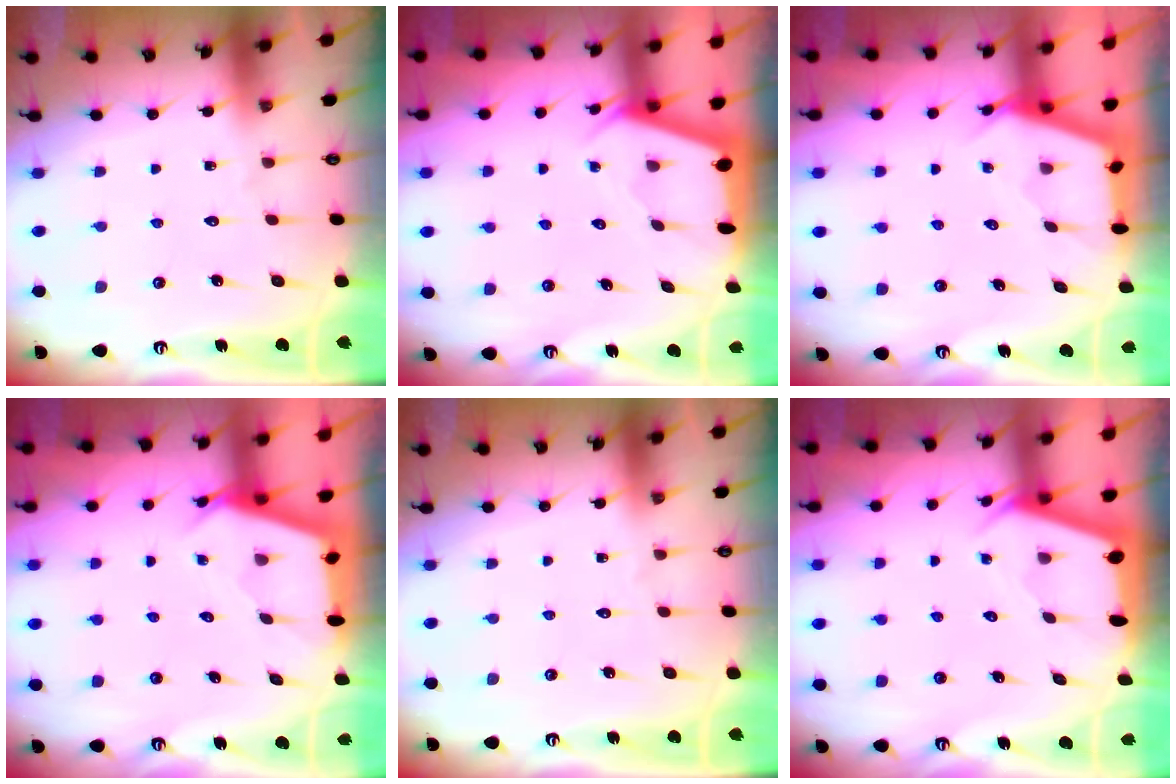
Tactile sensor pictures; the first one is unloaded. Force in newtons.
{"total": 2.4, "press": 2.4, "slide": 0.3}
{"total": 2.9, "press": 2.9, "slide": 0.4}
{"total": 2.9, "press": 2.8, "slide": 0.3}
{"total": 0.0}
{"total": 2.3, "press": 2.3, "slide": 0.3}